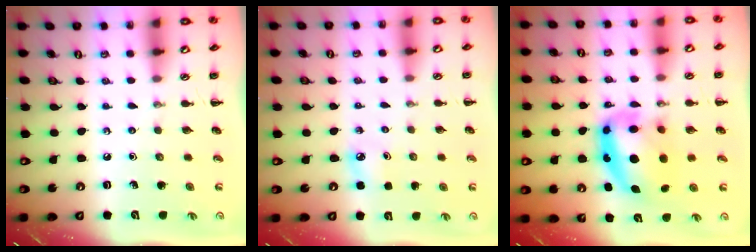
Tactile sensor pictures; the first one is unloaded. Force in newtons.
{"total": 4.1, "press": 4.0, "slide": 1.0}
{"total": 13.7, "press": 13.3, "slide": 3.2}